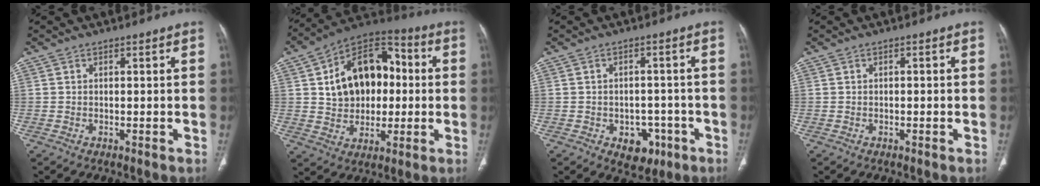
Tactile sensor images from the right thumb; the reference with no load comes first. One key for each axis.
{"total": 18.9, "fx": 2.4, "fy": 13.2, "fz": 13.3, "tx": -0.165, "ty": 0.027, "tz": 0.038}
{"total": 6.7, "fx": -2.9, "fy": 4.9, "fz": 3.6, "tx": -0.015, "ty": 0.021, "tz": -0.030}
{"total": 0.7, "fx": -0.1, "fy": 0.3, "fz": 0.6, "tx": -0.010, "ty": 0.001, "tz": -0.001}